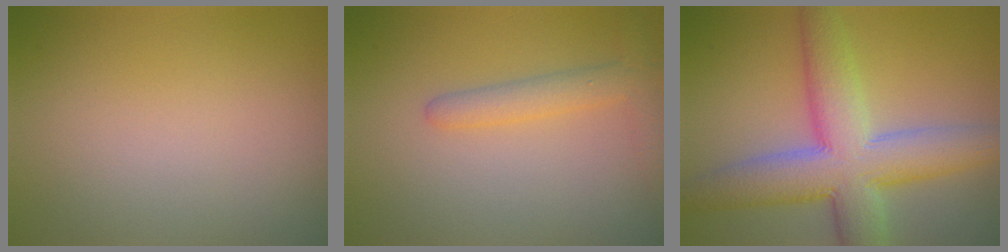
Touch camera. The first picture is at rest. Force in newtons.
{"total": 2.9, "press": 2.9, "slide": 0.2}
{"total": 9.4, "press": 9.4, "slide": 0.6}